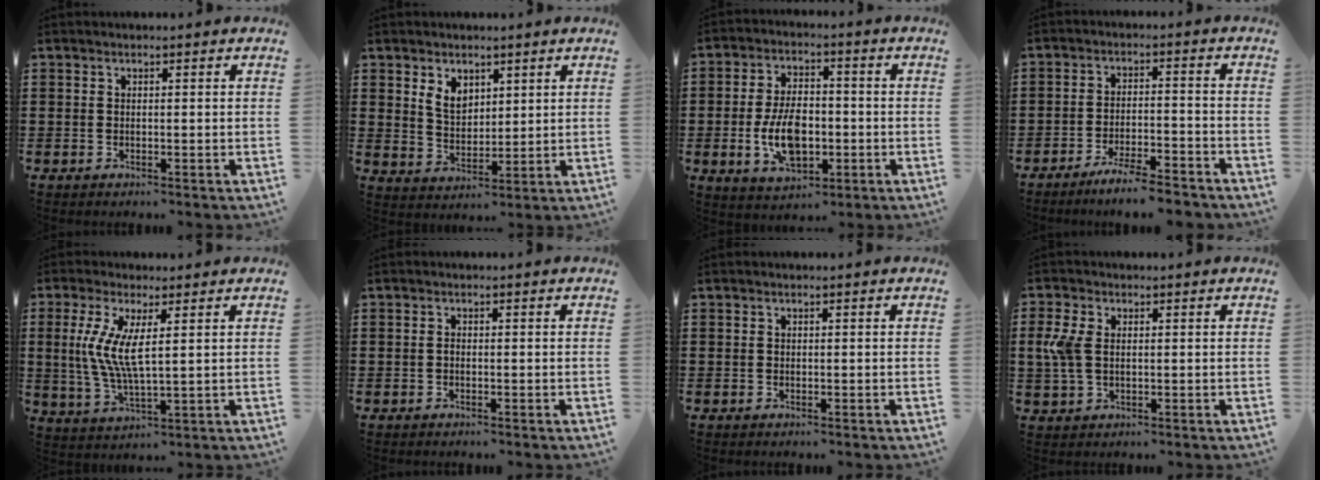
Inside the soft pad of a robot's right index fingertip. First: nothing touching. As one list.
[{"total": 4.5, "force": [2.4, 3.2, 2.1], "torque": [-0.053, 0.011, 0.044]}, {"total": 9.1, "force": [-1.9, 5.3, 7.2], "torque": [-0.141, -0.002, -0.041]}, {"total": 5.4, "force": [-4.9, 0.1, 2.3], "torque": [-0.046, -0.006, -0.092]}, {"total": 7.3, "force": [1.5, 1.9, 6.9], "torque": [-0.160, -0.008, 0.018]}, {"total": 0.5, "force": [-0.3, 0.2, 0.4], "torque": [-0.010, -0.002, -0.005]}, {"total": 0.0}, {"total": 4.9, "force": [0.6, 3.0, 3.8], "torque": [-0.109, -0.001, 0.002]}]